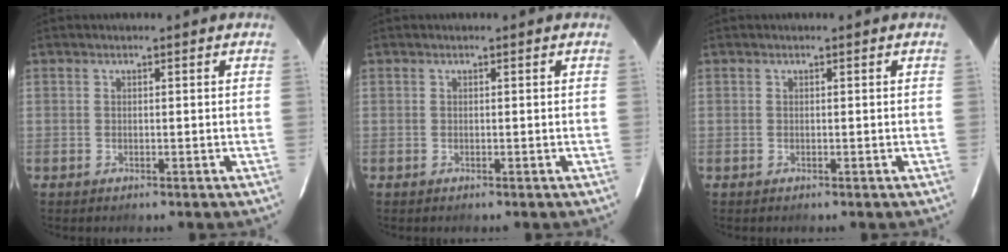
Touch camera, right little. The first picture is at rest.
{"total": 0.0}
{"total": 0.0}